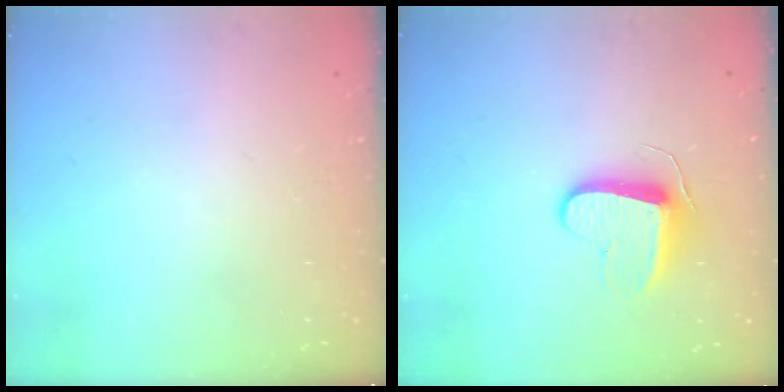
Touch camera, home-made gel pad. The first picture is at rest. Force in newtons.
{"total": 9.9, "press": 9.9, "slide": 0.3}